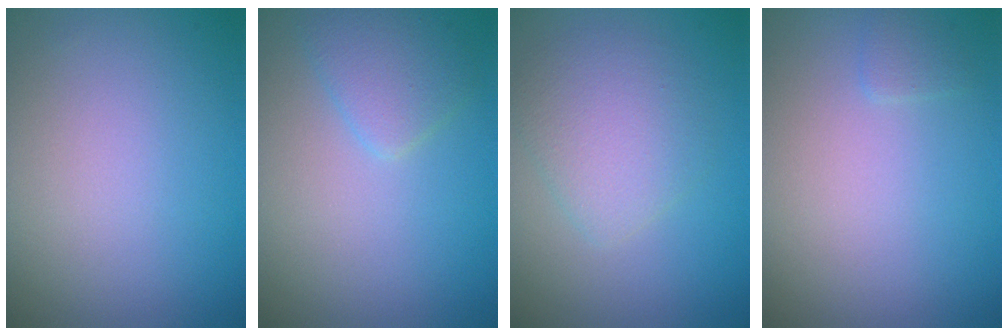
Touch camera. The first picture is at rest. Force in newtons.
{"total": 2.3, "press": 2.3, "slide": 0.1}
{"total": 3.3, "press": 3.3, "slide": 0.1}
{"total": 0.7, "press": 0.7, "slide": 0.1}